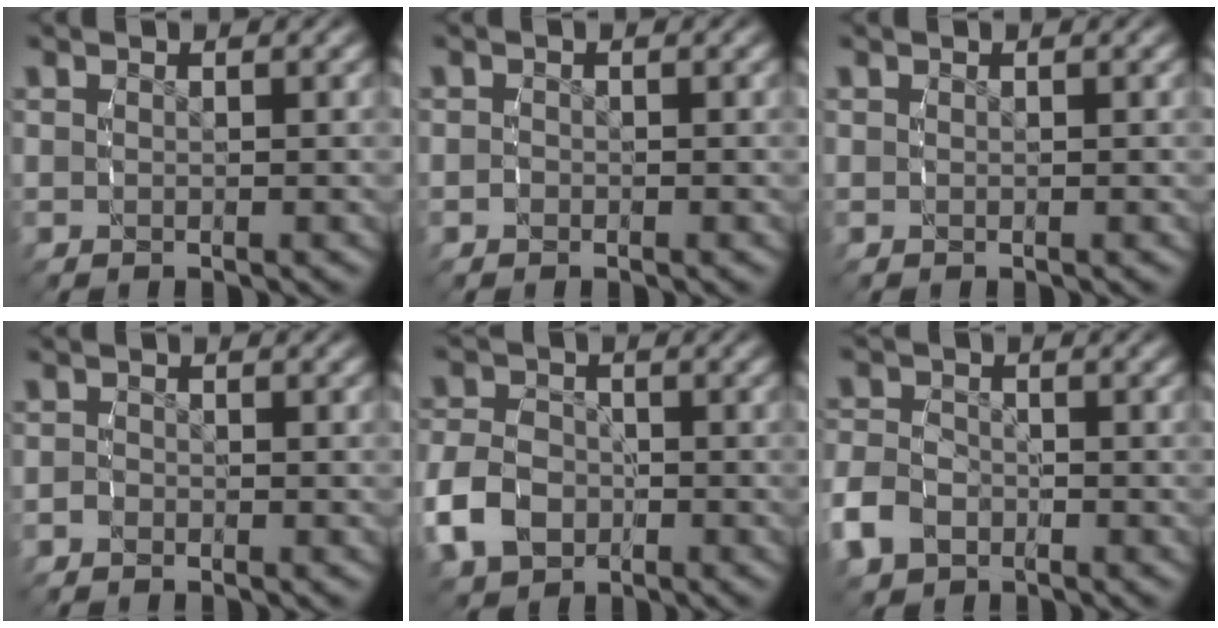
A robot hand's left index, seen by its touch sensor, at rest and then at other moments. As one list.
[{"total": 0.7, "force": [-0.6, 0.1, -0.3], "torque": [0.001, -0.002, -0.012]}, {"total": 0.0}, {"total": 1.2, "force": [-1.0, 0.5, -0.4], "torque": [0.000, -0.003, -0.020]}, {"total": 5.5, "force": [-2.1, 4.7, 2.0], "torque": [-0.050, -0.018, -0.033]}, {"total": 4.3, "force": [-2.2, 3.5, 1.1], "torque": [-0.044, -0.018, -0.037]}]